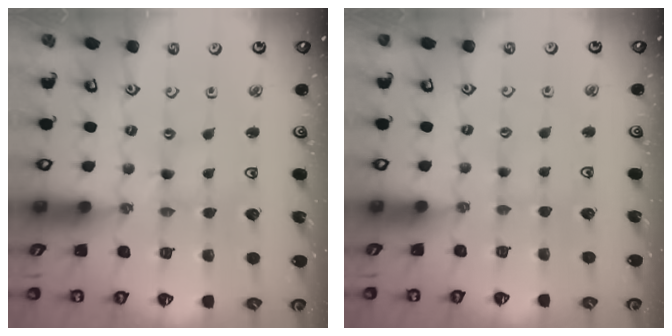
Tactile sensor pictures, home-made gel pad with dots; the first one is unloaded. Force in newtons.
{"total": 1.4, "press": 1.4, "slide": 0.2}